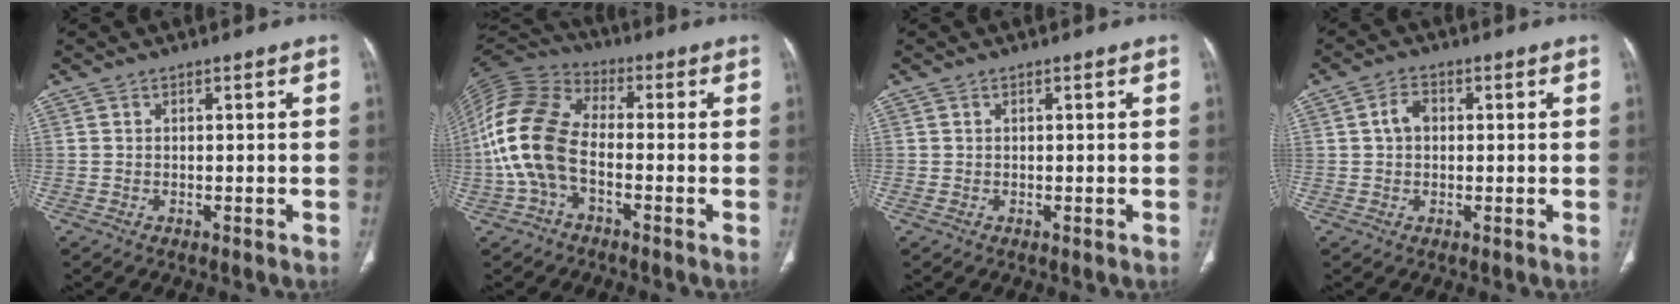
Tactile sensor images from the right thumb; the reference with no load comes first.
{"total": 15.0, "force": [-2.9, 8.9, 11.8], "torque": [-0.258, 0.034, -0.063]}
{"total": 0.5, "force": [-0.1, 0.3, 0.4], "torque": [-0.011, -0.001, -0.001]}
{"total": 3.6, "force": [0.4, 2.7, 2.3], "torque": [-0.039, 0.013, 0.003]}